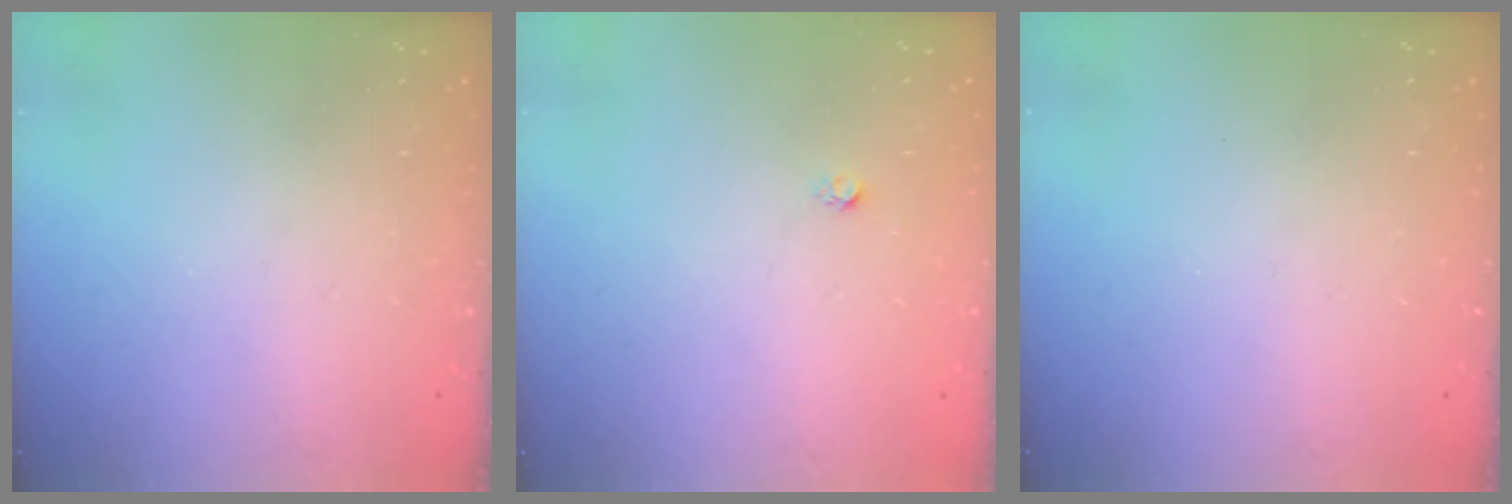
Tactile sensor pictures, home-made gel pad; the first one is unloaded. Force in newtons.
{"total": 1.6, "press": 1.5, "slide": 0.1}
{"total": 0.0}